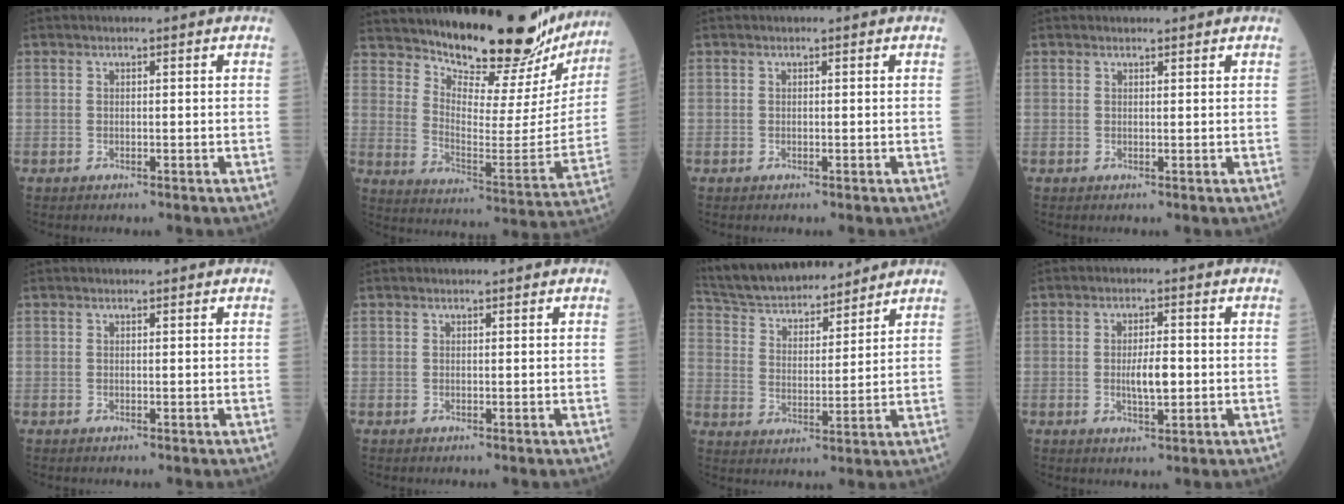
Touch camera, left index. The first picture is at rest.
{"total": 22.7, "force": [20.8, 4.8, 7.6], "torque": [-0.115, -0.085, 0.281]}
{"total": 0.0}
{"total": 1.2, "force": [1.2, 0.2, 0.1], "torque": [-0.009, 0.004, 0.020]}
{"total": 0.7, "force": [0.6, 0.1, 0.1], "torque": [-0.006, 0.004, 0.011]}
{"total": 0.7, "force": [0.7, 0.0, 0.1], "torque": [-0.008, 0.002, 0.011]}
{"total": 17.6, "force": [16.0, 4.3, 5.9], "torque": [-0.113, 0.026, 0.270]}
{"total": 4.1, "force": [-0.3, 1.1, 4.0], "torque": [-0.075, -0.002, -0.004]}